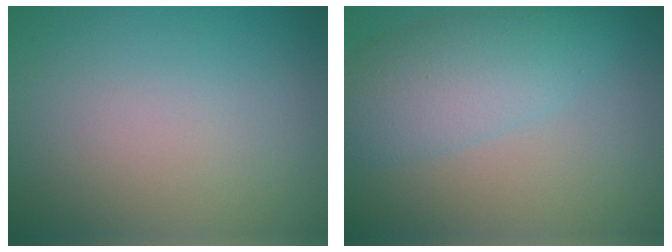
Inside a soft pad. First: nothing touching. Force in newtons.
{"total": 5.2, "press": 5.2, "slide": 0.1}